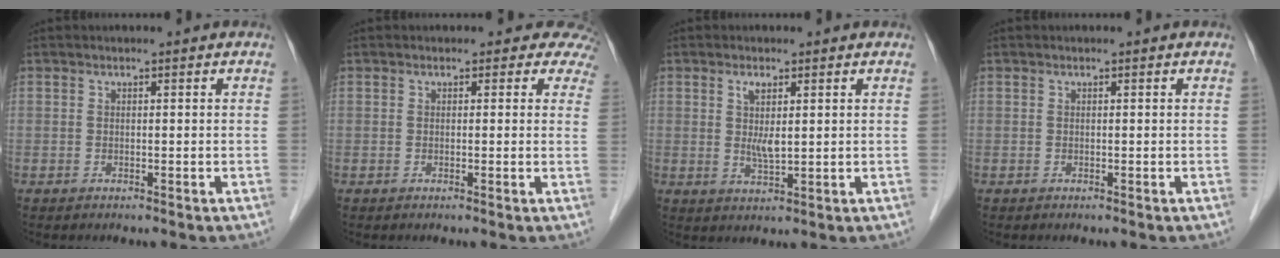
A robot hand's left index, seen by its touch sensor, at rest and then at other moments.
{"total": 4.0, "force": [3.4, 2.2, 0.0], "torque": [0.029, -0.011, 0.006]}
{"total": 3.4, "force": [0.9, 0.9, 3.2], "torque": [-0.065, 0.001, 0.021]}
{"total": 0.0}